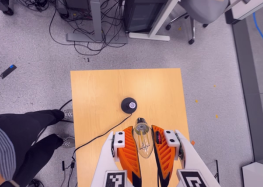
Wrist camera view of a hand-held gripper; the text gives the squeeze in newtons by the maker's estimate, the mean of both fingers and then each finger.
{"total": 21.4, "left": 25.9, "right": 16.8}